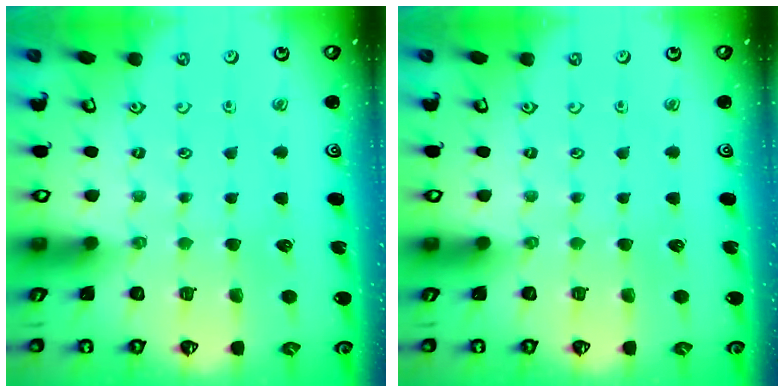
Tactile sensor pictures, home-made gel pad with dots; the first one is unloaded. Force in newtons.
{"total": 0.0}